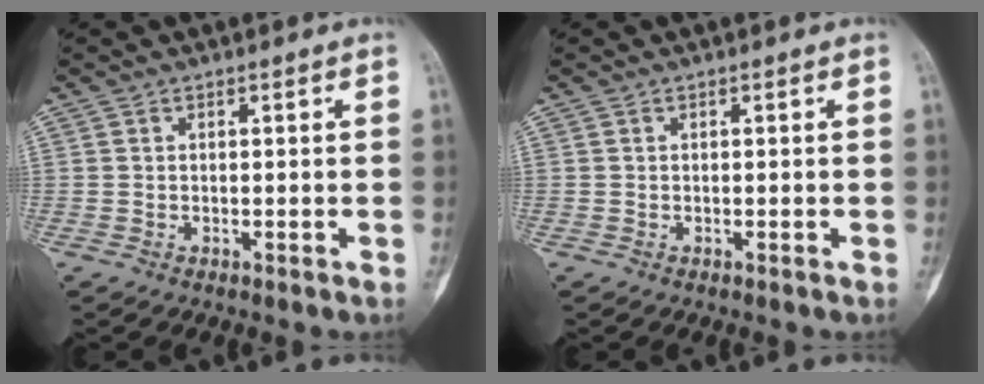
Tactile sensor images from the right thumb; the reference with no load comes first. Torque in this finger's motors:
{"motor_torque": [-0.20, -0.38, 0.28, 0.28, -0.09]}